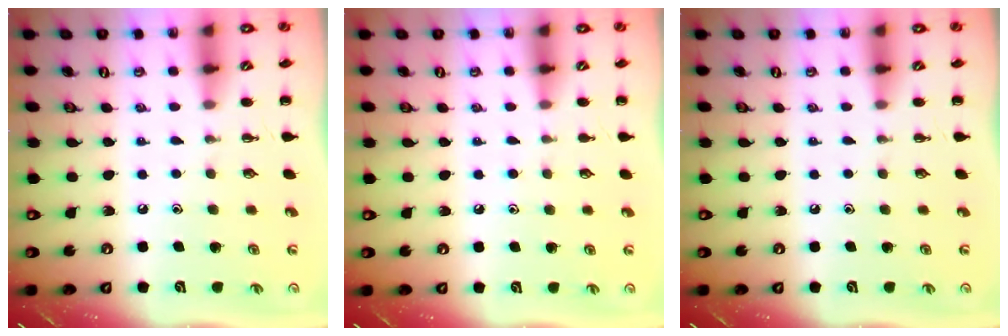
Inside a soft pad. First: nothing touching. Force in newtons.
{"total": 5.1, "press": 4.8, "slide": 1.8}
{"total": 0.0}